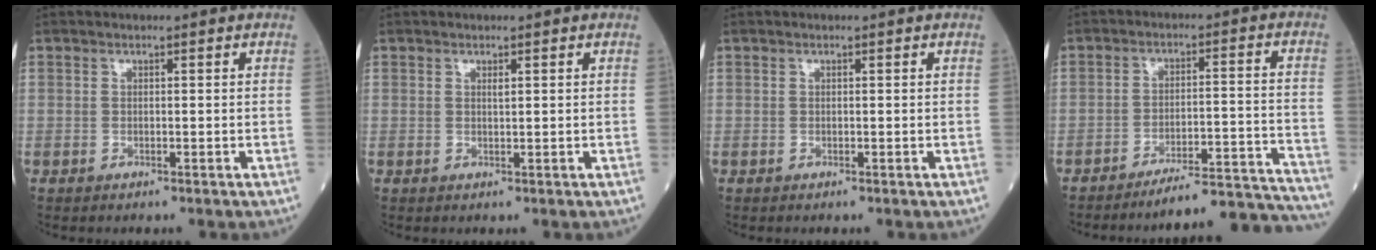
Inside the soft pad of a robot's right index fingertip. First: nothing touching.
{"total": 0.7, "force": [0.3, 0.1, 0.6], "torque": [-0.014, -0.002, 0.006]}
{"total": 0.0}
{"total": 17.0, "force": [-16.7, -1.0, 3.1], "torque": [-0.004, 0.019, -0.222]}